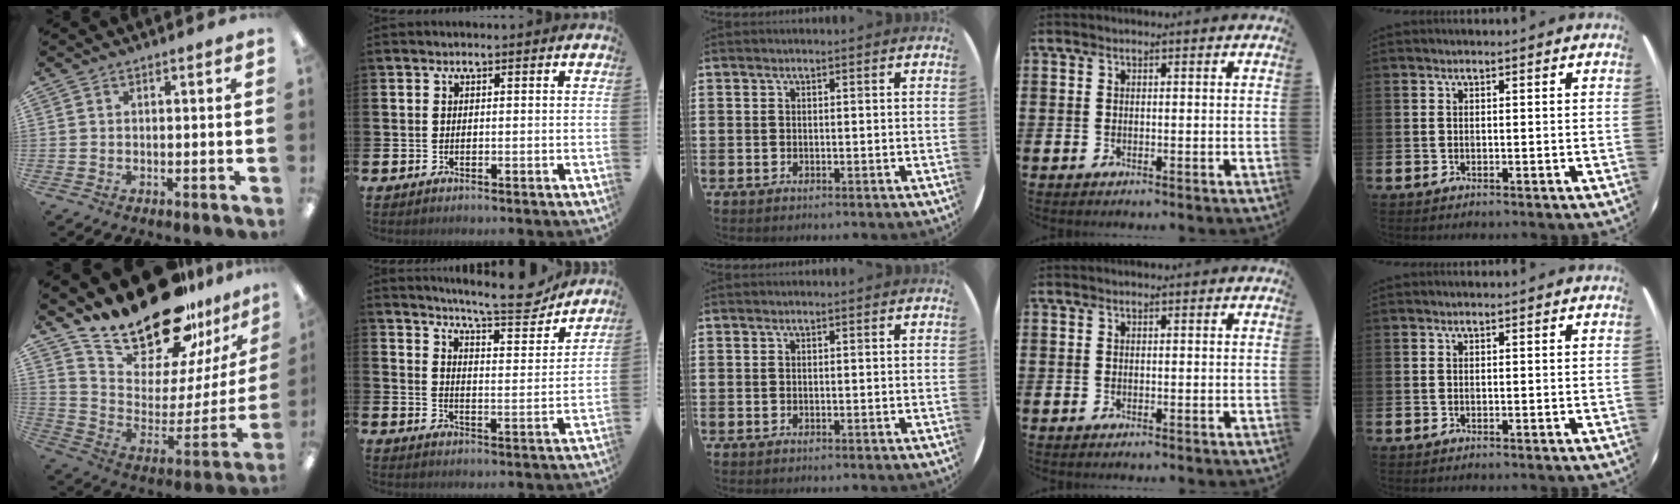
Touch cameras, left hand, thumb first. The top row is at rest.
{"thumb": {"total": 22.7, "force": [20.0, 6.9, 8.1], "torque": [-0.137, -0.158, 0.357]}, "index": {"total": 8.3, "force": [7.9, 0.5, 2.7], "torque": [-0.061, -0.052, 0.136]}}